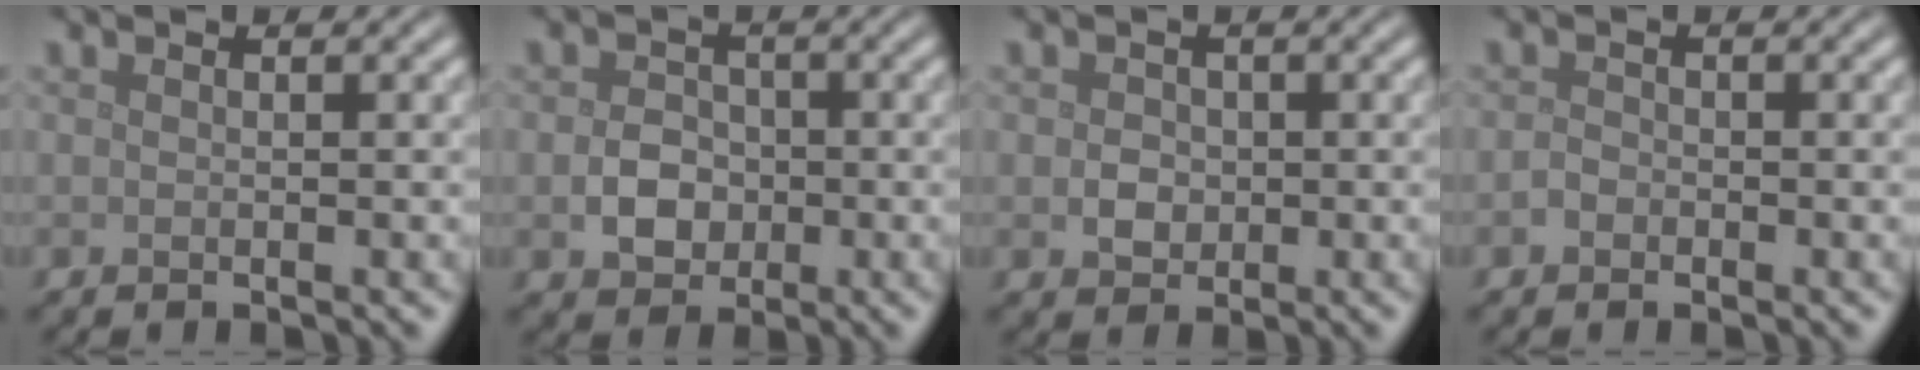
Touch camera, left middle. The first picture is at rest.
{"total": 2.9, "force": [-0.6, 2.4, 1.5], "torque": [-0.023, -0.001, -0.015]}
{"total": 1.7, "force": [0.0, 1.5, 0.8], "torque": [-0.012, -0.003, -0.003]}
{"total": 0.9, "force": [-0.5, 0.7, 0.3], "torque": [-0.005, 0.000, -0.013]}